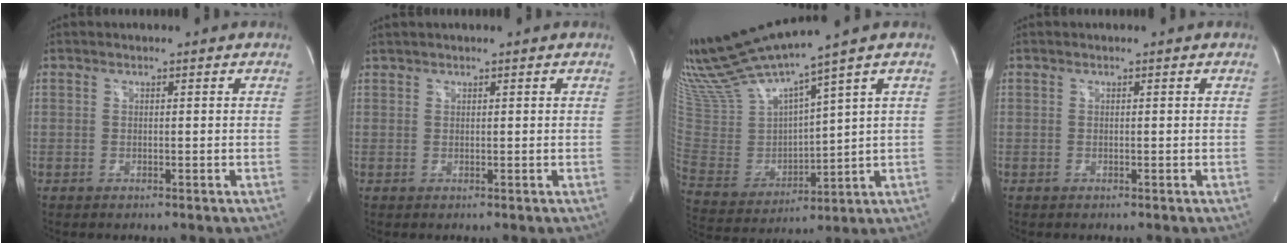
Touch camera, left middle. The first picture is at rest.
{"total": 0.9, "force": [0.9, 0.1, 0.3], "torque": [-0.009, 0.015, 0.022]}
{"total": 15.7, "force": [13.6, -0.9, 7.7], "torque": [-0.152, -0.018, 0.274]}
{"total": 0.0}